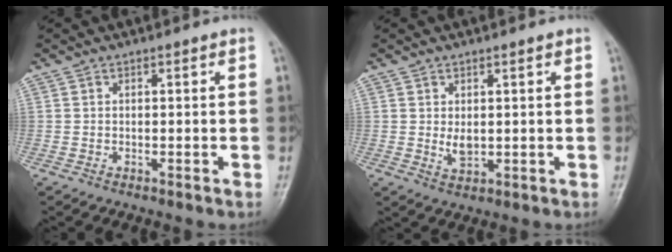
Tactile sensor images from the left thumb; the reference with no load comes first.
{"total": 3.2, "force": [0.5, 2.0, 2.4], "torque": [-0.031, -0.010, 0.014]}